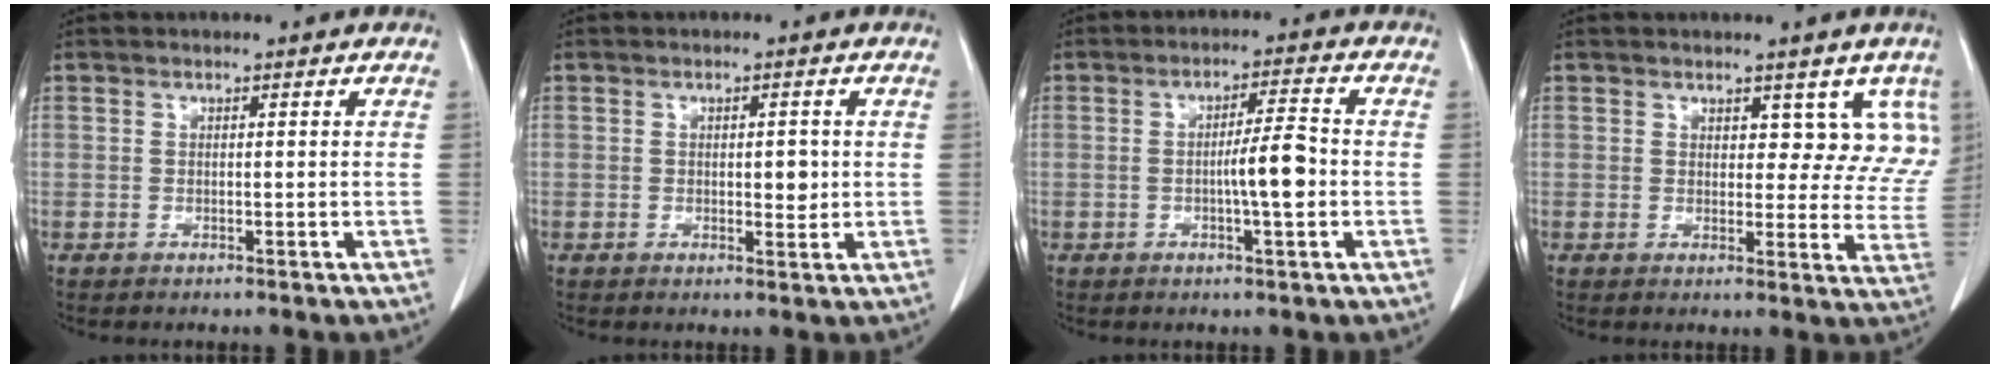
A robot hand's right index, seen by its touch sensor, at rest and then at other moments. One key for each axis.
{"total": 2.6, "fx": 0.1, "fy": 1.2, "fz": 2.3, "tx": -0.032, "ty": -0.001, "tz": 0.005}
{"total": 5.9, "fx": -1.0, "fy": 0.3, "fz": 5.8, "tx": -0.096, "ty": 0.004, "tz": -0.016}
{"total": 7.3, "fx": 4.5, "fy": 4.2, "fz": 3.8, "tx": -0.013, "ty": -0.007, "tz": 0.043}